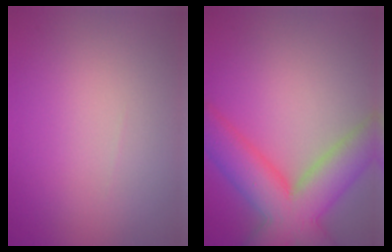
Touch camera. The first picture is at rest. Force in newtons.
{"total": 9.6, "press": 9.6, "slide": 0.4}